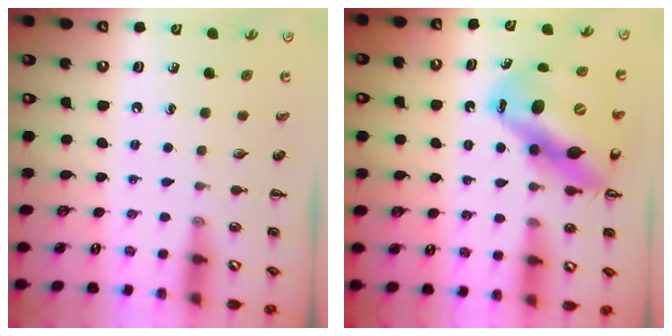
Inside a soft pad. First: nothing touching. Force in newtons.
{"total": 17.0, "press": 16.2, "slide": 5.1}